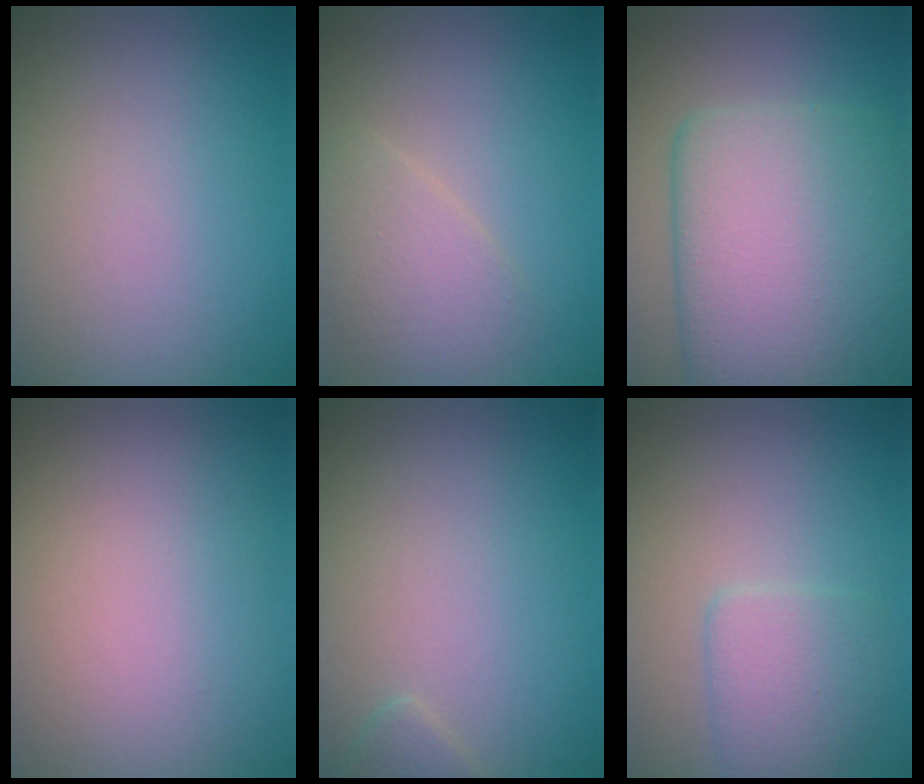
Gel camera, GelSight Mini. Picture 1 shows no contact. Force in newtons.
{"total": 2.5, "press": 2.5, "slide": 0.1}
{"total": 10.3, "press": 10.3, "slide": 0.5}
{"total": 0.0}
{"total": 1.1, "press": 1.1, "slide": 0.1}
{"total": 2.5, "press": 2.5, "slide": 0.1}